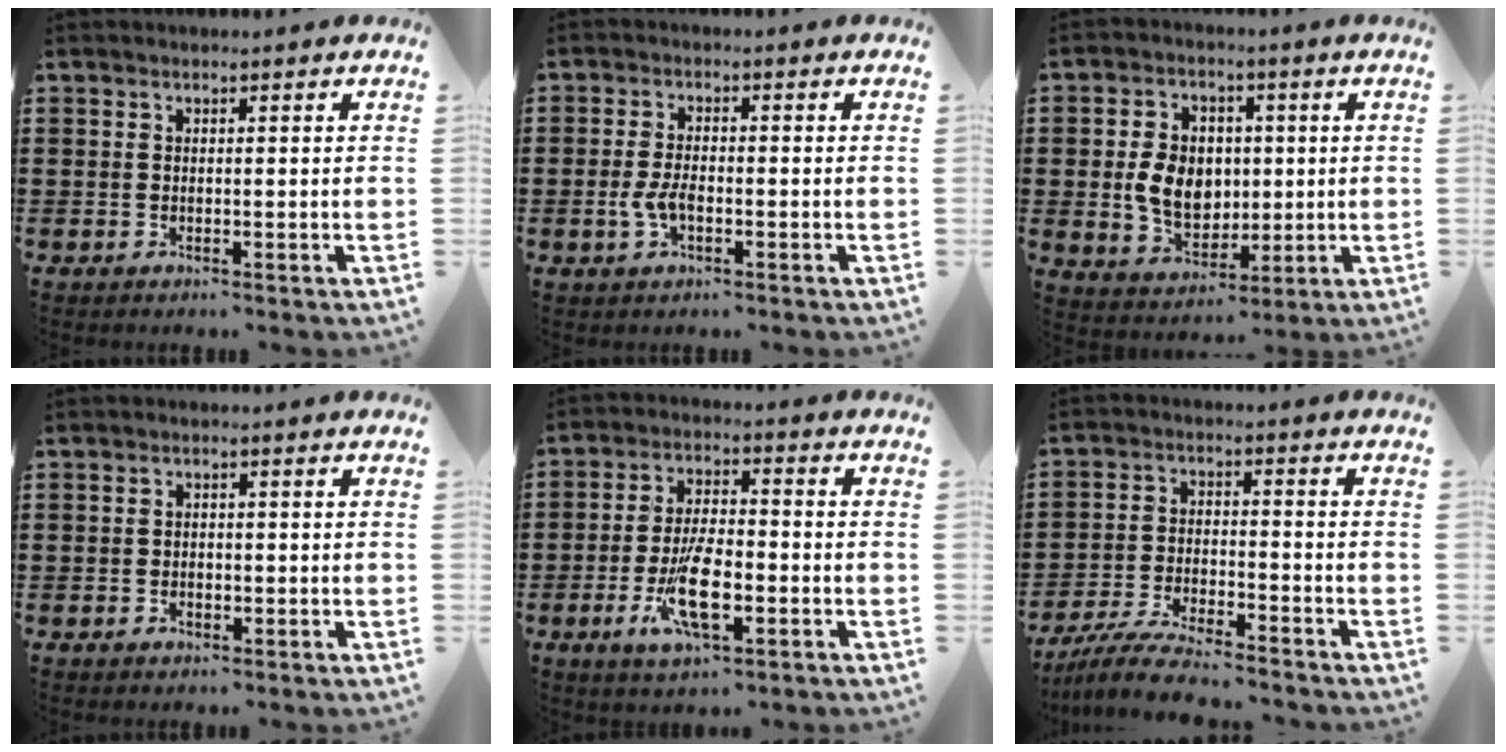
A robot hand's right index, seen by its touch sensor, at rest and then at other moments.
{"total": 3.4, "force": [-1.0, 1.5, 2.9], "torque": [-0.069, -0.004, -0.020]}
{"total": 8.3, "force": [-0.1, 6.2, 5.5], "torque": [-0.110, 0.007, -0.006]}
{"total": 0.8, "force": [-0.4, 0.6, 0.4], "torque": [-0.011, -0.003, -0.008]}
{"total": 9.7, "force": [-3.3, 3.4, 8.5], "torque": [-0.176, -0.013, -0.057]}
{"total": 6.1, "force": [-5.8, 0.3, 1.9], "torque": [-0.051, -0.006, -0.114]}